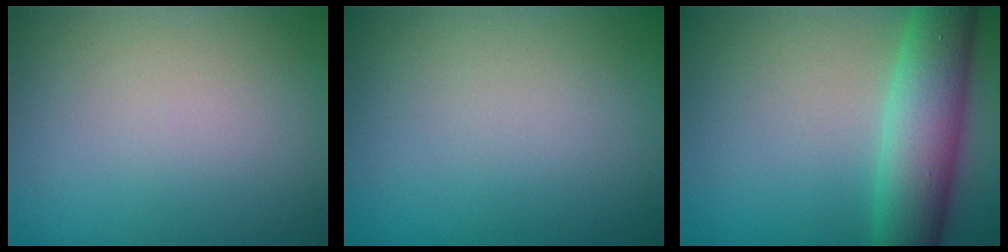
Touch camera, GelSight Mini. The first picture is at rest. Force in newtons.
{"total": 0.0}
{"total": 7.3, "press": 7.3, "slide": 0.2}